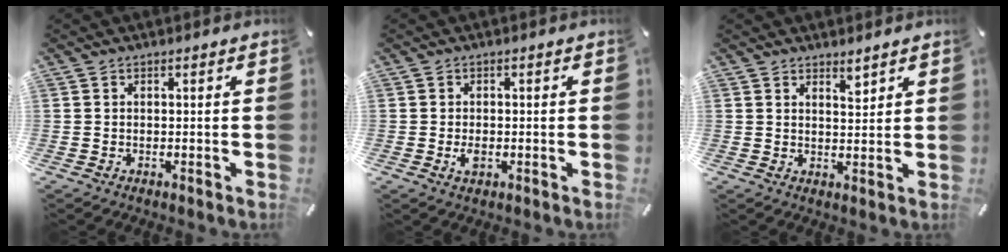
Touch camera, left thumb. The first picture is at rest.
{"total": 2.3, "force": [-0.6, 1.5, 1.7], "torque": [-0.037, -0.001, -0.012]}
{"total": 3.0, "force": [2.7, 0.9, 0.9], "torque": [0.003, -0.021, 0.044]}